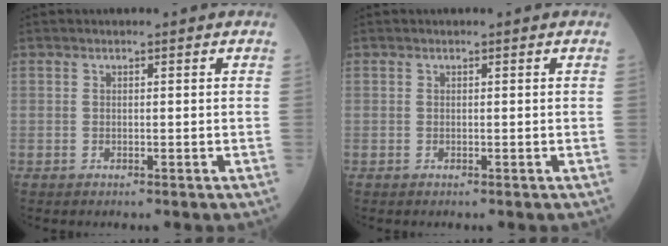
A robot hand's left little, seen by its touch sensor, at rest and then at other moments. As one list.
[{"total": 0.0}]